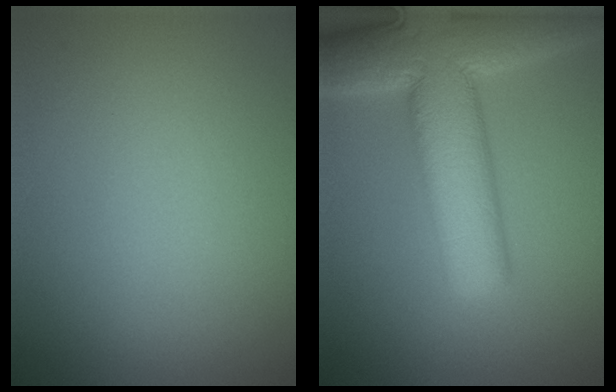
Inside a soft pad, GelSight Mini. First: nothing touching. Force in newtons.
{"total": 11.1, "press": 11.1, "slide": 0.6}